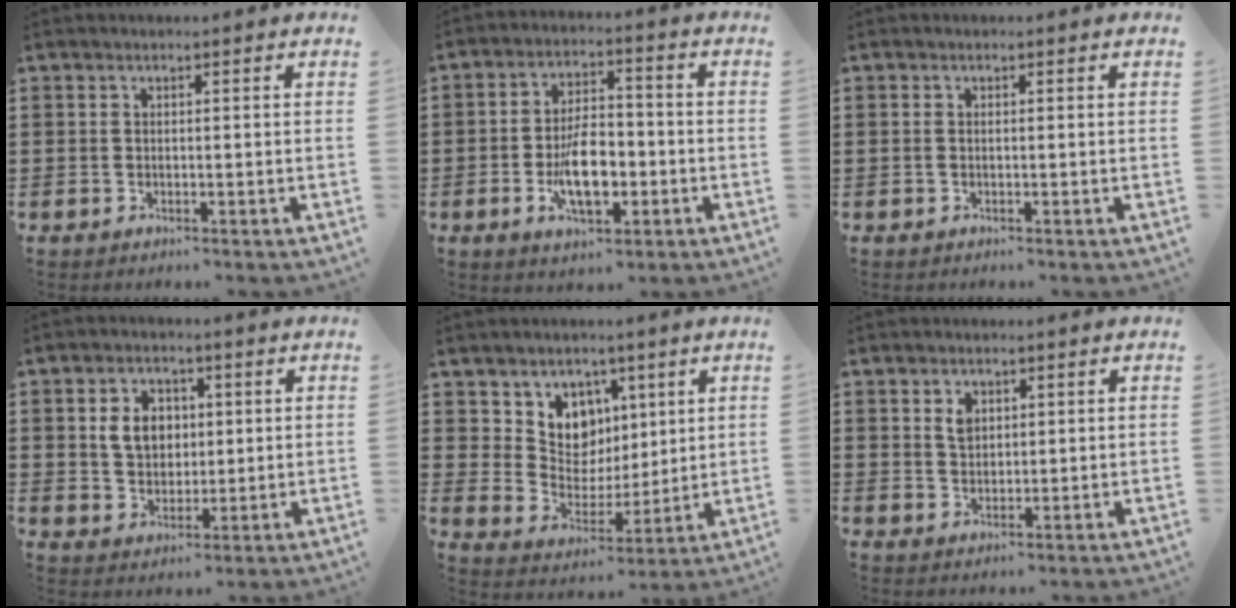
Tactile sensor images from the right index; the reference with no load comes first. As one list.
[{"total": 9.2, "force": [-2.6, 4.4, 7.7], "torque": [-0.137, -0.004, -0.048]}, {"total": 0.5, "force": [-0.1, 0.2, 0.5], "torque": [-0.011, -0.001, -0.002]}, {"total": 5.9, "force": [1.3, 4.7, 3.4], "torque": [-0.083, 0.011, 0.016]}, {"total": 7.3, "force": [4.0, 6.0, 0.8], "torque": [-0.046, -0.032, 0.075]}, {"total": 2.5, "force": [1.2, 1.7, 1.4], "torque": [-0.034, 0.006, 0.022]}]